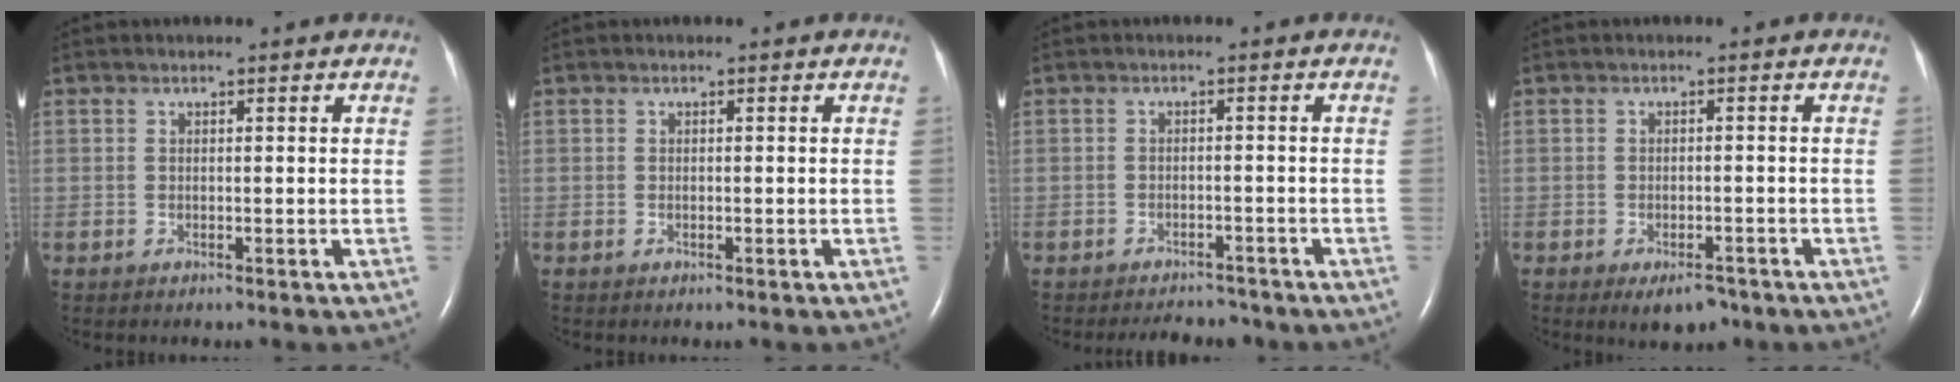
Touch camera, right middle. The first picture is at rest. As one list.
[{"total": 0.0}, {"total": 4.9, "force": [-4.5, 1.7, 0.7], "torque": [-0.012, -0.004, -0.060]}, {"total": 3.9, "force": [-2.6, 1.8, 2.3], "torque": [-0.034, -0.003, -0.030]}]